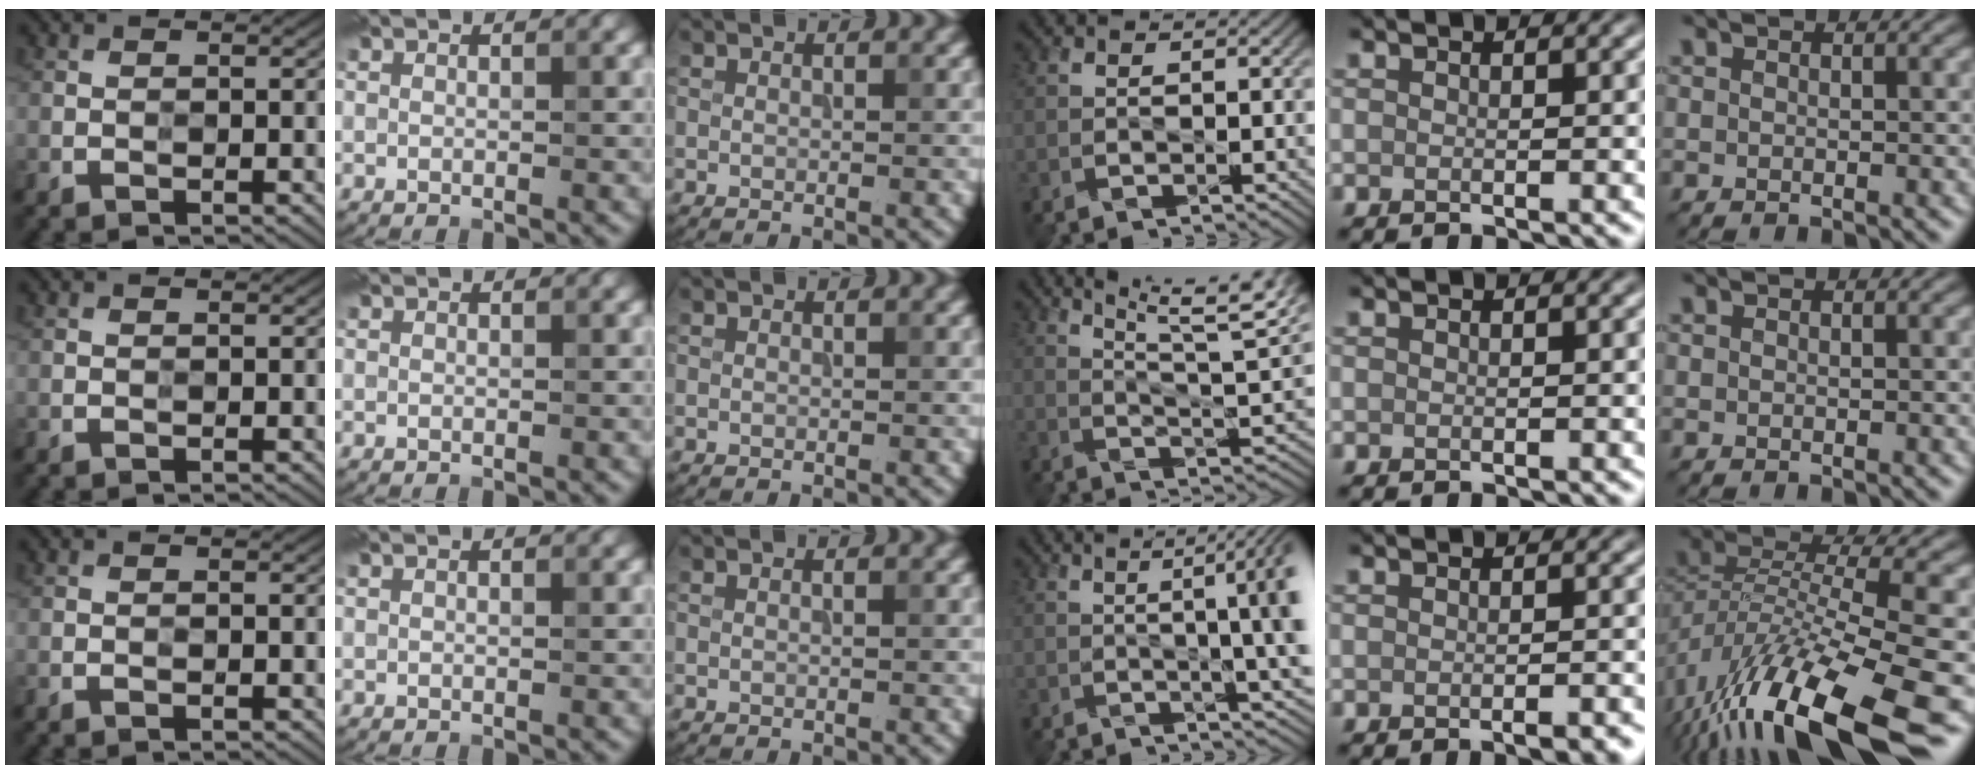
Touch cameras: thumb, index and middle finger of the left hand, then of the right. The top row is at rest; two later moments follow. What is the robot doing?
{"motion": "wipe", "object": "glass cup"}